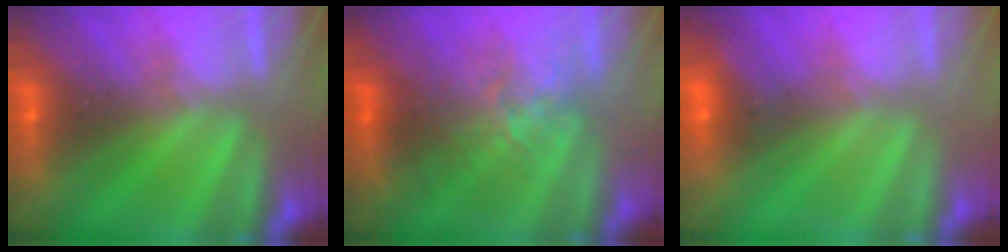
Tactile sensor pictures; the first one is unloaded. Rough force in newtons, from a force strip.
{"total": 2.6}
{"total": 2.4}